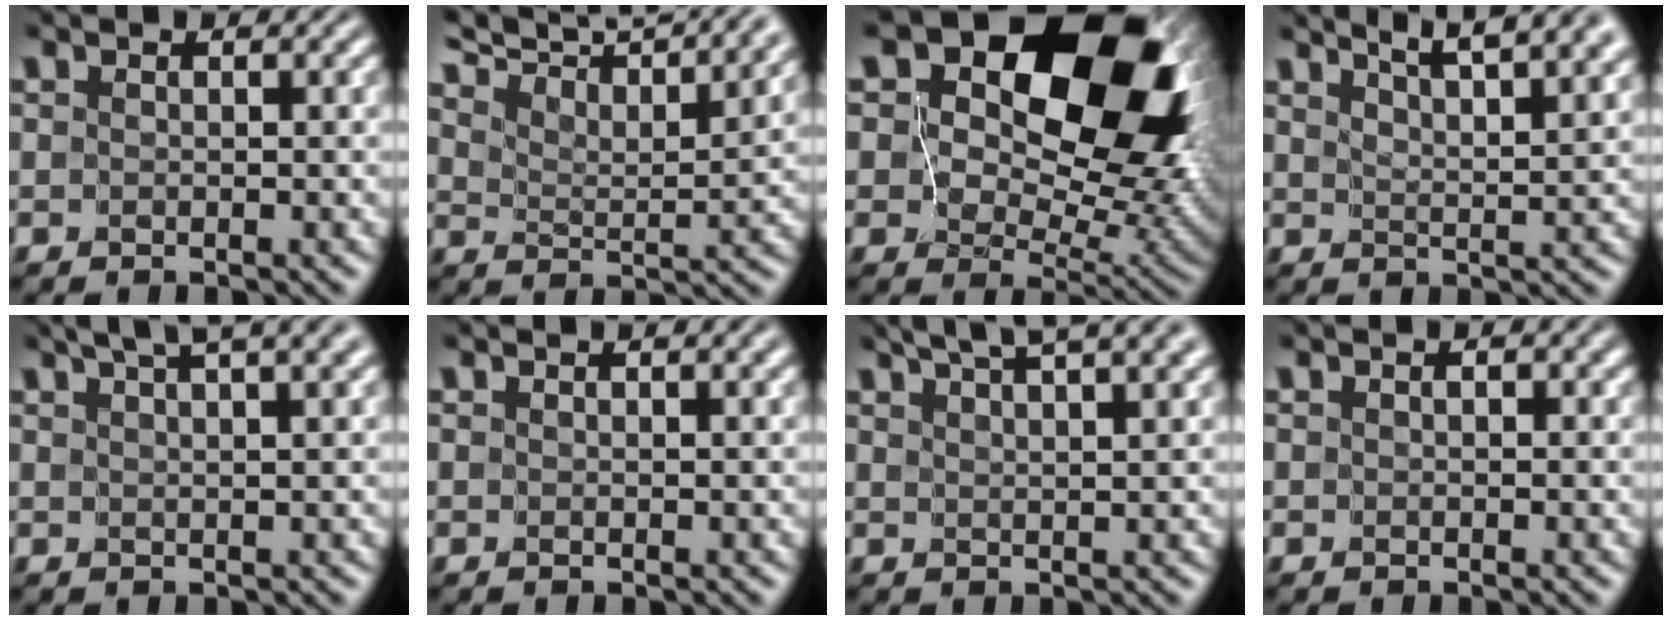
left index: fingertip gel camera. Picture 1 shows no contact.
{"total": 11.1, "force": [10.1, 1.8, 4.3], "torque": [-0.078, 0.014, 0.135]}
{"total": 19.8, "force": [8.9, 12.0, 13.0], "torque": [-0.186, 0.041, 0.133]}
{"total": 9.0, "force": [7.0, 2.3, 5.2], "torque": [-0.036, 0.030, 0.061]}
{"total": 7.4, "force": [5.4, 2.0, 4.6], "torque": [-0.036, 0.034, 0.045]}
{"total": 1.8, "force": [1.4, 0.3, 1.0], "torque": [-0.008, -0.003, 0.008]}
{"total": 8.3, "force": [6.2, 2.2, 4.9], "torque": [-0.043, 0.039, 0.056]}
{"total": 0.8, "force": [0.3, 0.4, 0.6], "torque": [-0.003, 0.000, 0.005]}